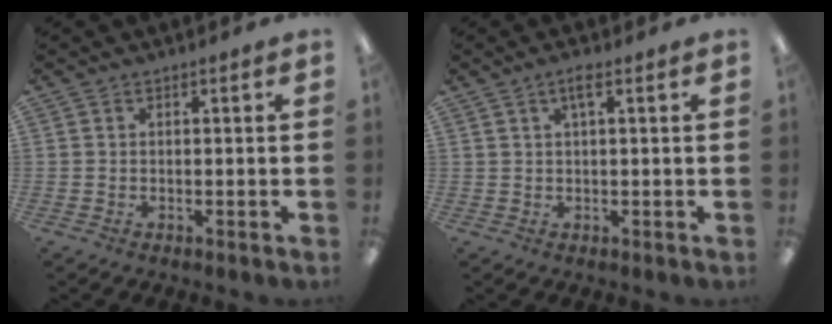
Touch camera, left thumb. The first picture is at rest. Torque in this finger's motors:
{"motor_torque": [-0.34, -0.16, -0.24, -0.12, 0.00]}